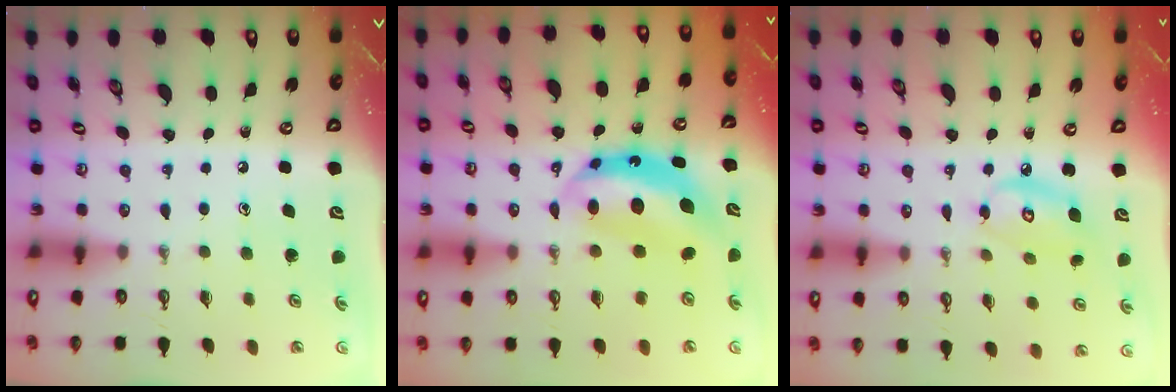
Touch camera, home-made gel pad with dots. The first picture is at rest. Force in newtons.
{"total": 7.9, "press": 7.9, "slide": 0.5}
{"total": 8.6, "press": 8.6, "slide": 0.5}